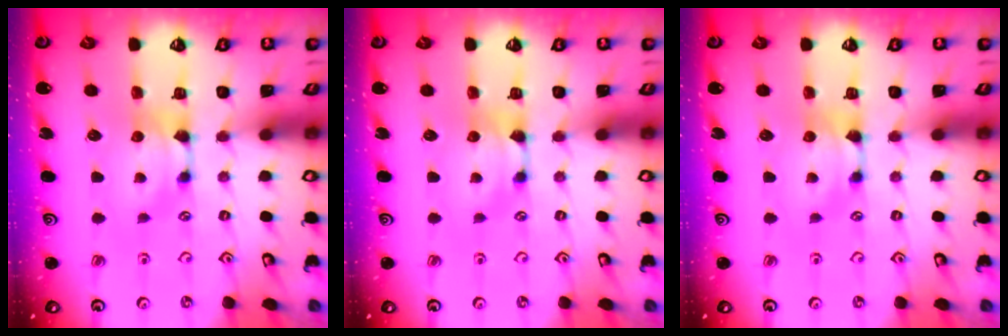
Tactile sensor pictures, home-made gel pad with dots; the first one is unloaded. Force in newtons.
{"total": 0.0}
{"total": 0.0}